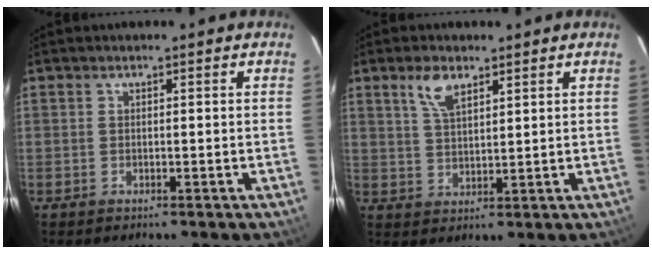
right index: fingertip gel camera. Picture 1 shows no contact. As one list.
[{"total": 5.3, "force": [3.2, 2.3, 3.5], "torque": [-0.068, 0.007, 0.064]}]